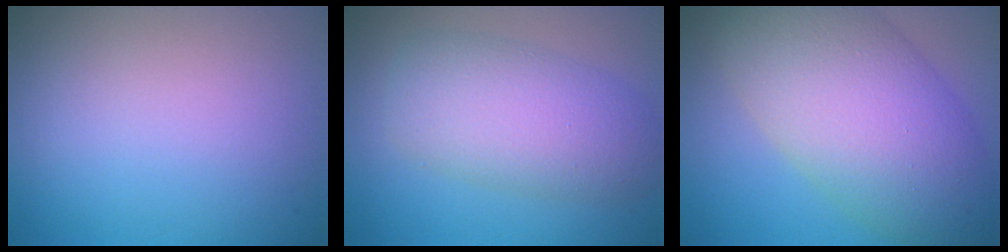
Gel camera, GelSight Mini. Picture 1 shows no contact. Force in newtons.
{"total": 6.1, "press": 6.1, "slide": 0.1}
{"total": 11.3, "press": 11.3, "slide": 0.4}